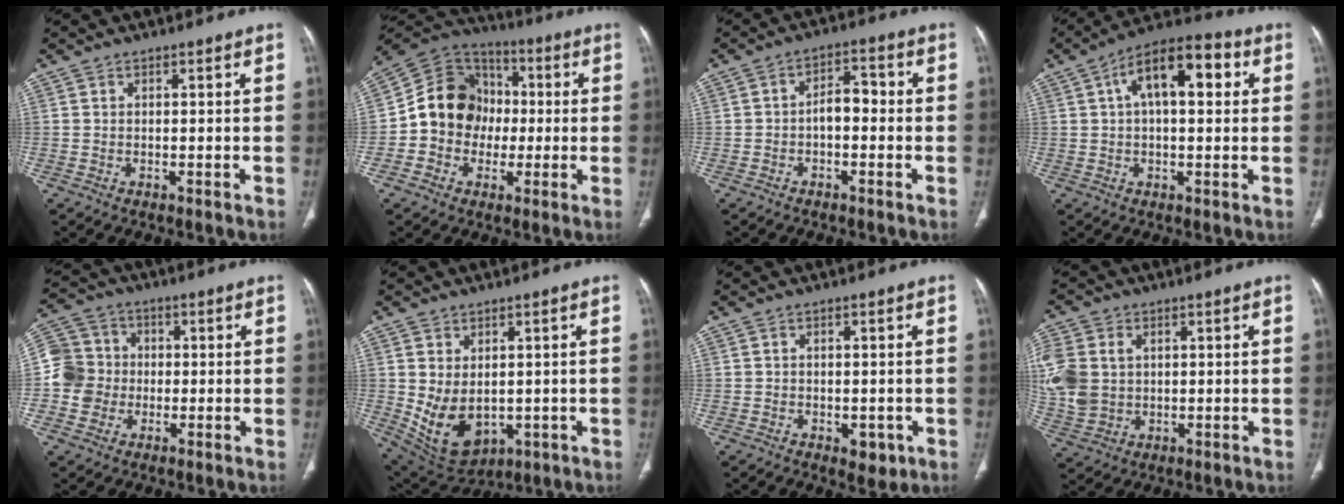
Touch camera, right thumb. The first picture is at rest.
{"total": 14.5, "force": [-1.0, 12.7, 7.0], "torque": [-0.085, 0.032, -0.027]}
{"total": 4.8, "force": [-0.9, 2.9, 3.7], "torque": [-0.046, 0.026, -0.022]}
{"total": 13.4, "force": [3.6, 6.3, 11.3], "torque": [-0.167, 0.030, 0.050]}
{"total": 9.1, "force": [-1.0, 8.7, 2.5], "torque": [-0.027, 0.024, -0.025]}
{"total": 10.9, "force": [-0.7, 7.4, 7.9], "torque": [-0.125, -0.009, 0.023]}
{"total": 3.6, "force": [-1.2, 2.3, 2.5], "torque": [-0.018, -0.001, -0.007]}
{"total": 14.0, "force": [2.0, 10.9, 8.6], "torque": [-0.218, 0.000, 0.049]}